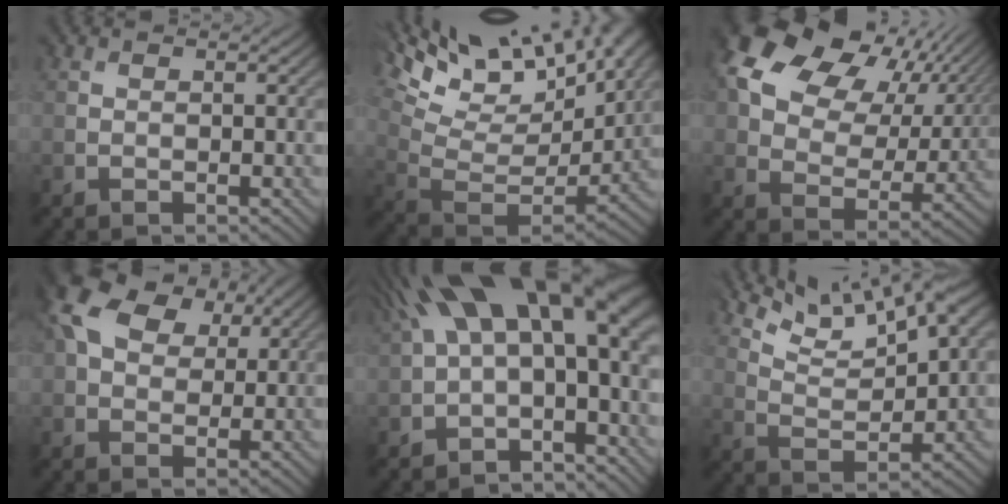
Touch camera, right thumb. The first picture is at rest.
{"total": 18.2, "force": [11.3, 7.5, 12.2], "torque": [-0.229, 0.031, 0.182]}
{"total": 16.6, "force": [8.1, 10.3, 10.2], "torque": [-0.206, 0.032, 0.138]}
{"total": 10.0, "force": [3.8, 6.9, 6.1], "torque": [-0.146, 0.021, 0.064]}
{"total": 16.9, "force": [4.1, 7.5, 14.6], "torque": [-0.247, 0.021, 0.089]}
{"total": 9.8, "force": [6.9, 2.7, 6.4], "torque": [-0.123, 0.008, 0.134]}